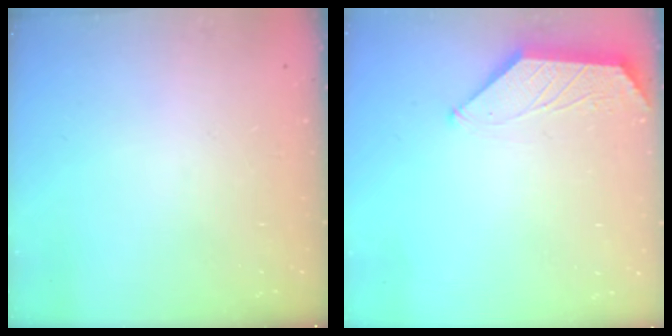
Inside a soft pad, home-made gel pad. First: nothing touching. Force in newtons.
{"total": 0.5, "press": 0.5, "slide": 0.2}